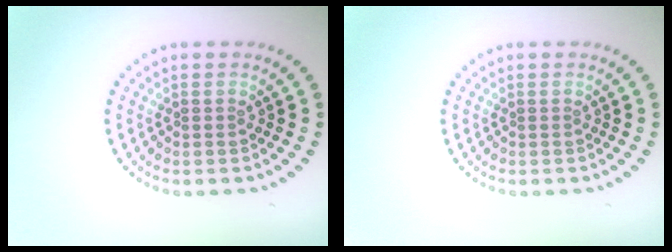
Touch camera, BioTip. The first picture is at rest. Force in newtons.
{"total": 0.0}